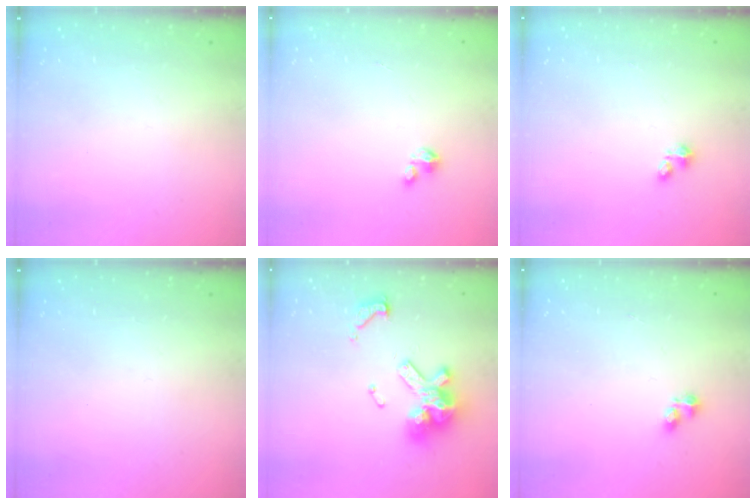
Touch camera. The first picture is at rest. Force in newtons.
{"total": 1.2, "press": 1.2, "slide": 0.2}
{"total": 1.1, "press": 1.1, "slide": 0.3}
{"total": 0.0}
{"total": 14.3, "press": 14.2, "slide": 1.7}
{"total": 2.7, "press": 2.7, "slide": 0.4}